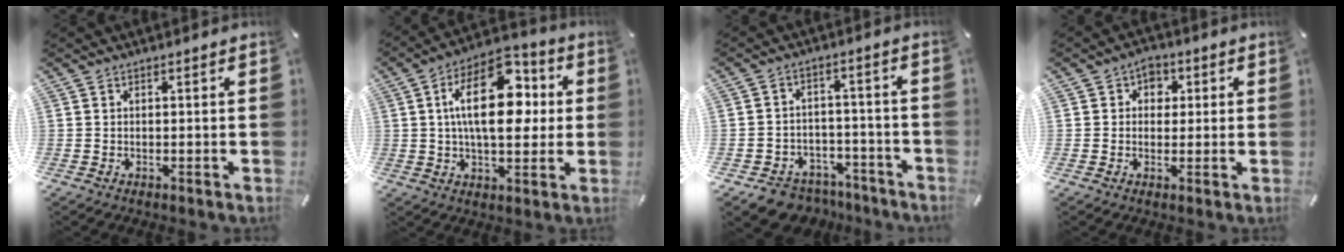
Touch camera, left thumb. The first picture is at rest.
{"total": 18.7, "force": [3.7, 10.4, 15.1], "torque": [-0.250, 0.001, 0.060]}
{"total": 7.2, "force": [-5.2, 4.7, 1.8], "torque": [-0.023, 0.041, -0.091]}
{"total": 4.1, "force": [1.0, 3.5, 1.9], "torque": [-0.011, -0.001, 0.010]}